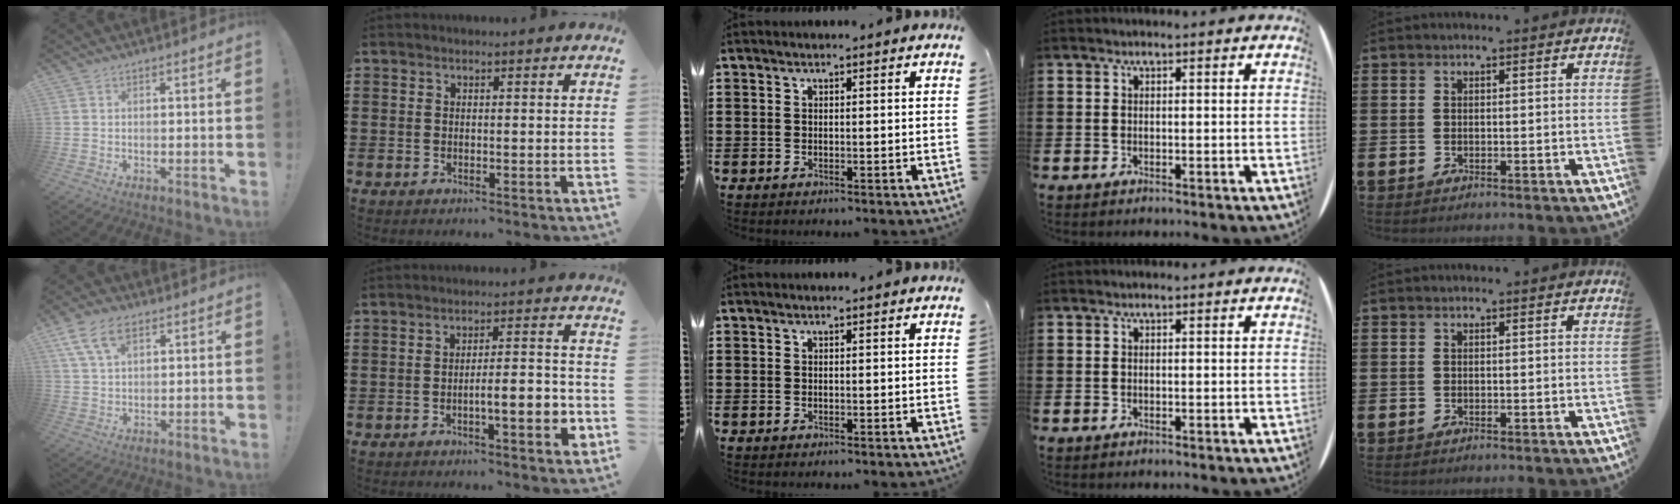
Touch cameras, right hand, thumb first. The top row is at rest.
{"thumb": {"total": 9.1, "force": [4.6, 4.9, 6.2], "torque": [-0.117, 0.001, 0.090]}, "index": {"total": 6.3, "force": [-2.3, 1.4, 5.7], "torque": [-0.086, -0.001, -0.041]}}